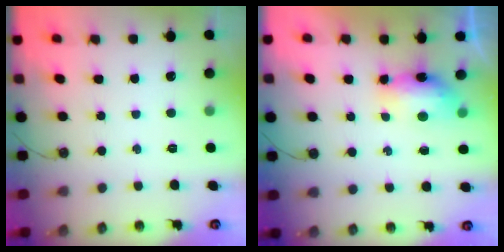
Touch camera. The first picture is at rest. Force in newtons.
{"total": 7.6, "press": 7.3, "slide": 1.8}